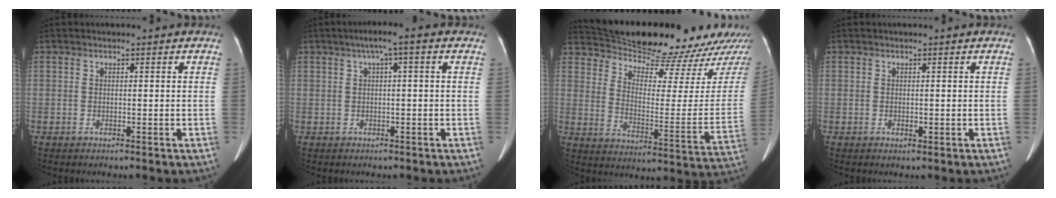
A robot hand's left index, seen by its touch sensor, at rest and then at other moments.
{"total": 3.6, "force": [1.5, 0.0, 3.2], "torque": [-0.053, 0.021, 0.022]}
{"total": 22.8, "force": [21.6, 2.8, 6.9], "torque": [-0.103, -0.070, 0.293]}
{"total": 0.6, "force": [0.2, 0.4, 0.5], "torque": [-0.006, 0.000, 0.004]}